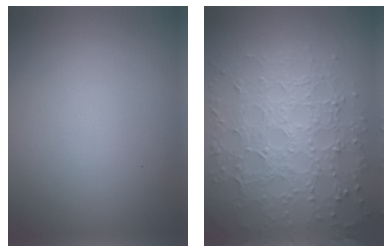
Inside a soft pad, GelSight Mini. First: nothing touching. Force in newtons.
{"total": 8.2, "press": 5.9, "slide": 5.7}